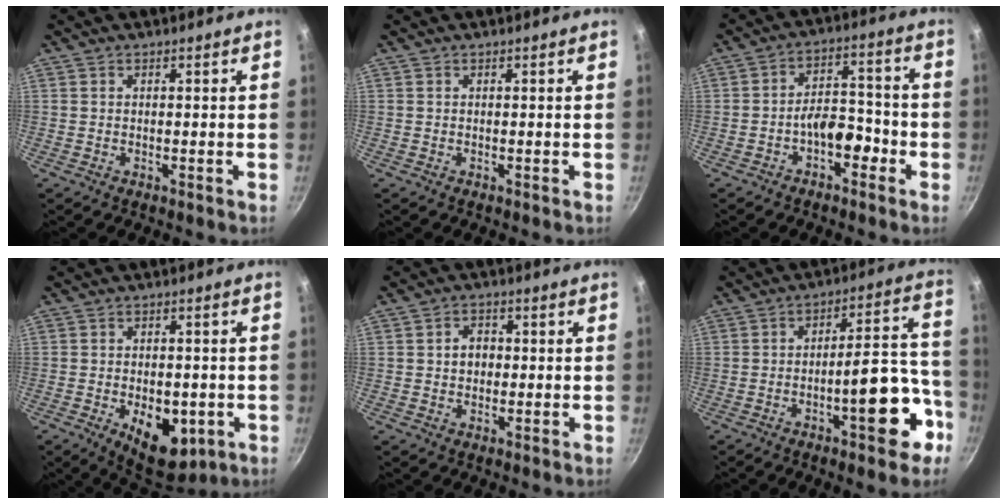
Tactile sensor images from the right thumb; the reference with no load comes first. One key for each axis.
{"total": 0.0}
{"total": 5.0, "fx": 1.0, "fy": 2.1, "fz": 4.4, "tx": -0.066, "ty": -0.020, "tz": 0.021}
{"total": 11.8, "fx": -3.6, "fy": 6.8, "fz": 8.9, "tx": -0.089, "ty": 0.002, "tz": -0.036}
{"total": 3.8, "fx": 0.1, "fy": 3.1, "fz": 2.1, "tx": -0.012, "ty": 0.011, "tz": 0.000}
{"total": 14.8, "fx": -6.1, "fy": 5.2, "fz": 12.4, "tx": -0.136, "ty": 0.059, "tz": -0.085}